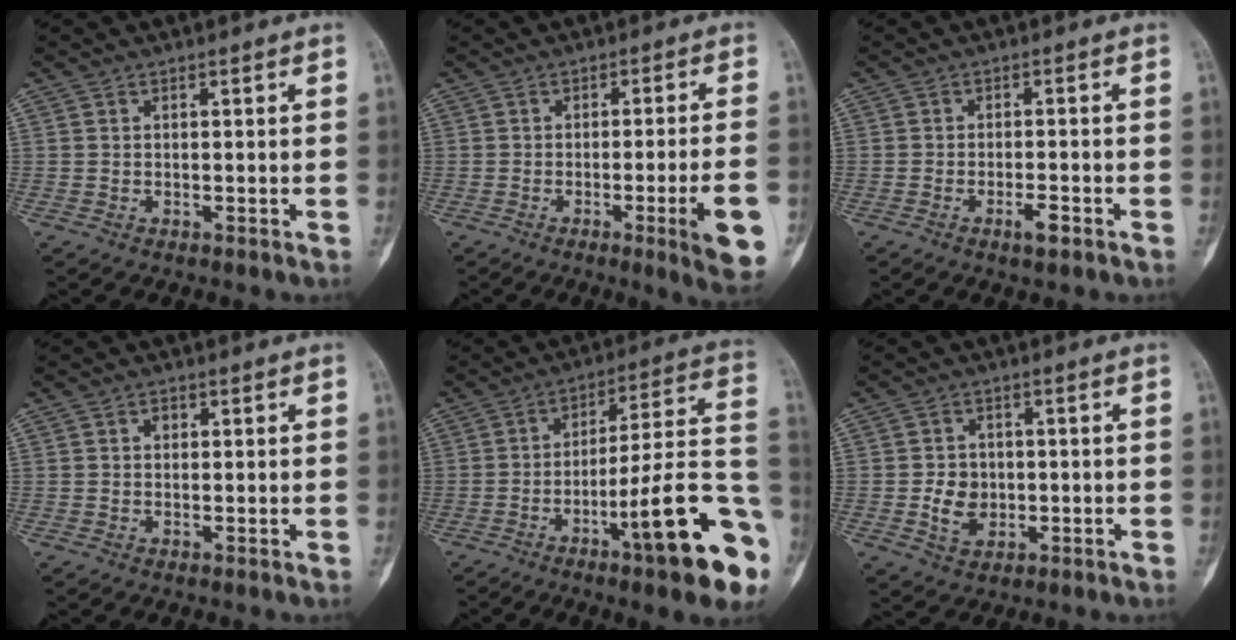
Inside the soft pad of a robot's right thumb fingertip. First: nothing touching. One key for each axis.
{"total": 10.3, "fx": -3.5, "fy": 0.7, "fz": 9.6, "tx": -0.129, "ty": -0.001, "tz": -0.045}
{"total": 2.9, "fx": -1.6, "fy": 0.8, "fz": 2.3, "tx": -0.040, "ty": 0.006, "tz": -0.029}
{"total": 1.3, "fx": 0.4, "fy": 1.1, "fz": 0.7, "tx": -0.006, "ty": 0.002, "tz": 0.003}
{"total": 21.2, "fx": -8.7, "fy": 3.5, "fz": 19.0, "tx": -0.238, "ty": 0.047, "tz": -0.126}
{"total": 5.7, "fx": -0.8, "fy": 4.6, "fz": 3.2, "tx": -0.037, "ty": 0.003, "tz": -0.011}